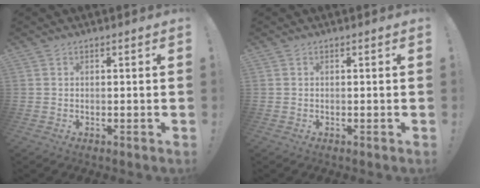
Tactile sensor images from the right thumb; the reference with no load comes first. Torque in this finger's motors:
{"motor_torque": [-0.18, -0.01, -0.03, -0.21, 0.05]}